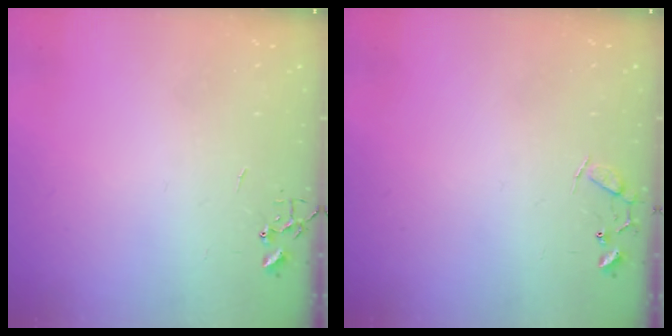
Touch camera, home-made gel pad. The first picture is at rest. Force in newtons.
{"total": 7.7, "press": 7.6, "slide": 0.5}